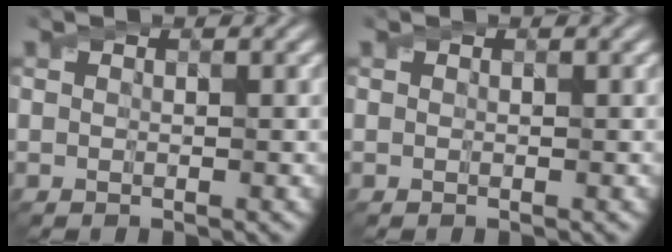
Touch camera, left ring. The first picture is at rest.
{"total": 0.0}